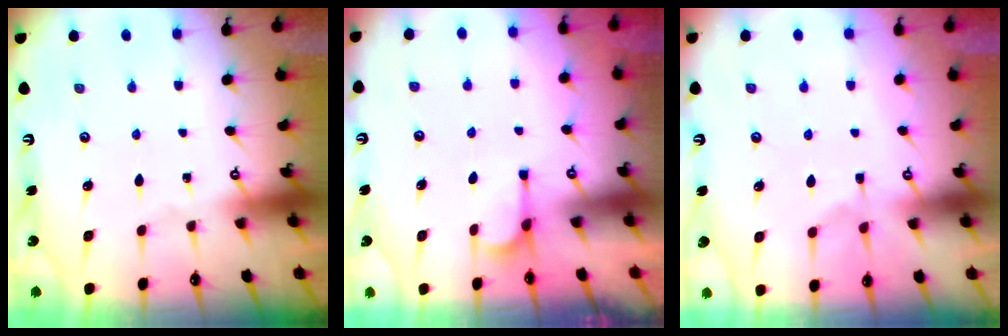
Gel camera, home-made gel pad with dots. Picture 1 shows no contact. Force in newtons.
{"total": 1.7, "press": 1.3, "slide": 1.1}
{"total": 1.3, "press": 0.5, "slide": 1.2}